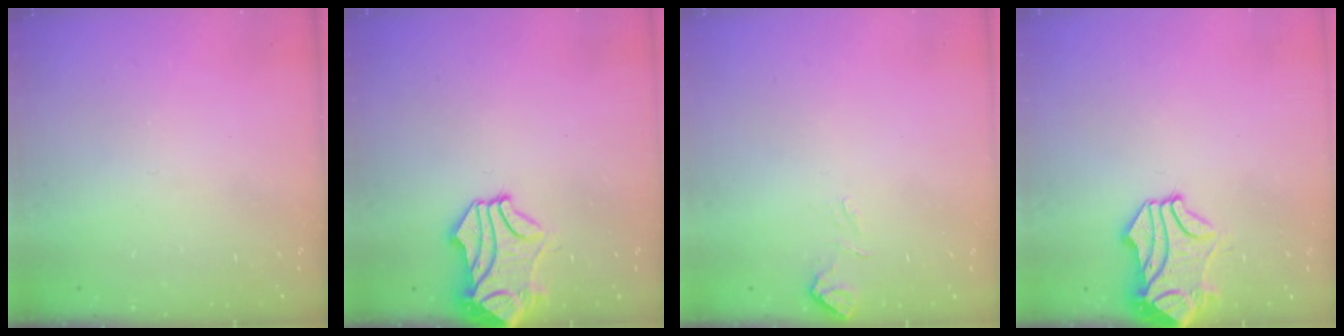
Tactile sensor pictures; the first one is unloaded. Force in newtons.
{"total": 2.0, "press": 1.6, "slide": 1.2}
{"total": 2.3, "press": 2.2, "slide": 0.6}
{"total": 1.5, "press": 1.0, "slide": 1.2}